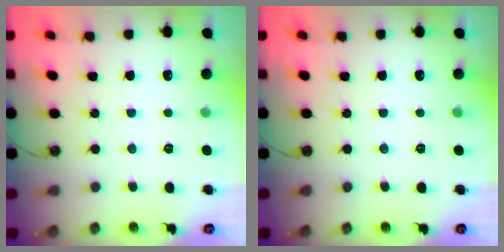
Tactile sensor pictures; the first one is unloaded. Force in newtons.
{"total": 0.0}